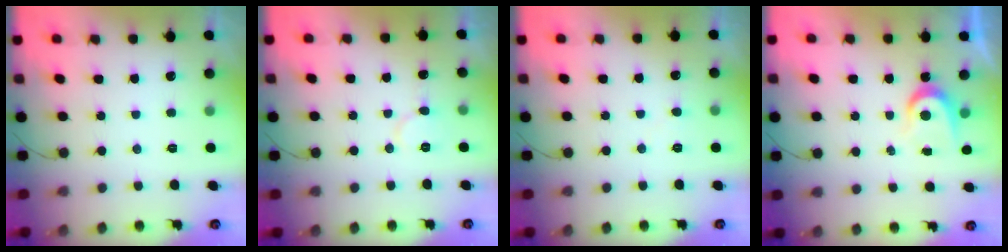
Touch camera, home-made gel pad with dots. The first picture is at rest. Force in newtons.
{"total": 7.2, "press": 7.2, "slide": 0.5}
{"total": 3.9, "press": 3.9, "slide": 0.4}
{"total": 4.9, "press": 4.9, "slide": 0.5}